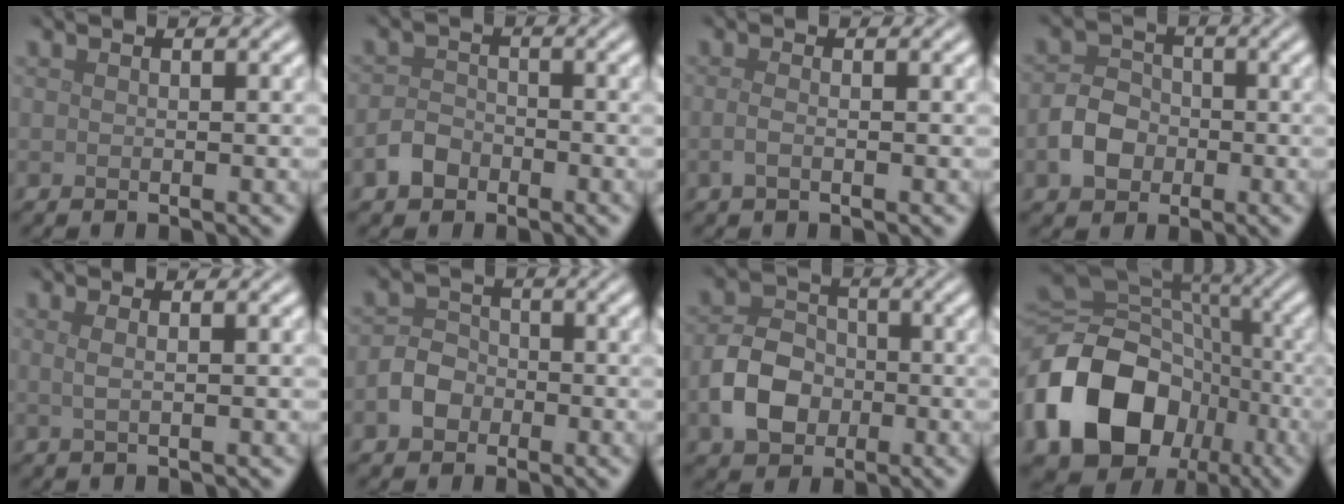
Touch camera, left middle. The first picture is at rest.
{"total": 2.3, "force": [-1.4, 1.6, 0.9], "torque": [-0.012, 0.006, -0.032]}
{"total": 1.2, "force": [-0.3, 0.5, 1.0], "torque": [-0.022, -0.003, -0.011]}
{"total": 3.5, "force": [-1.2, 2.8, 1.8], "torque": [-0.034, 0.004, -0.026]}
{"total": 1.5, "force": [0.4, 0.7, 1.2], "torque": [-0.016, -0.003, -0.001]}
{"total": 2.8, "force": [-1.2, 2.2, 1.3], "torque": [-0.021, 0.006, -0.027]}
{"total": 5.2, "force": [-1.5, 3.9, 3.0], "torque": [-0.059, 0.003, -0.033]}
{"total": 17.9, "force": [-5.8, 13.9, 9.7], "torque": [-0.223, -0.015, -0.111]}